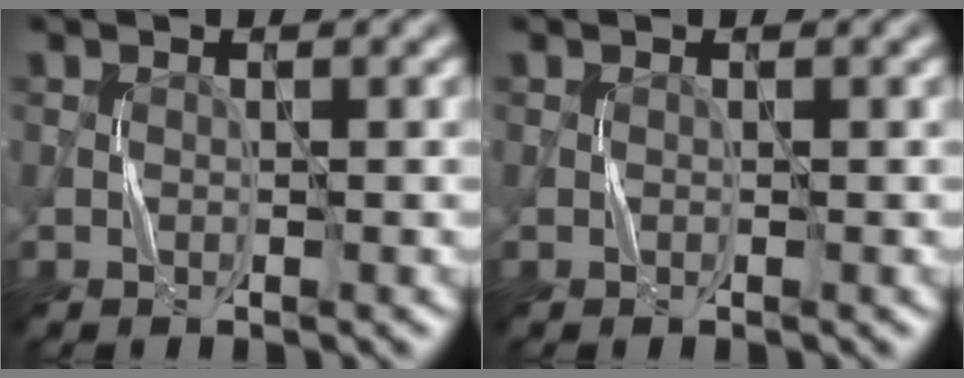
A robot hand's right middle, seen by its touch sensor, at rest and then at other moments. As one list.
[{"total": 0.0}]